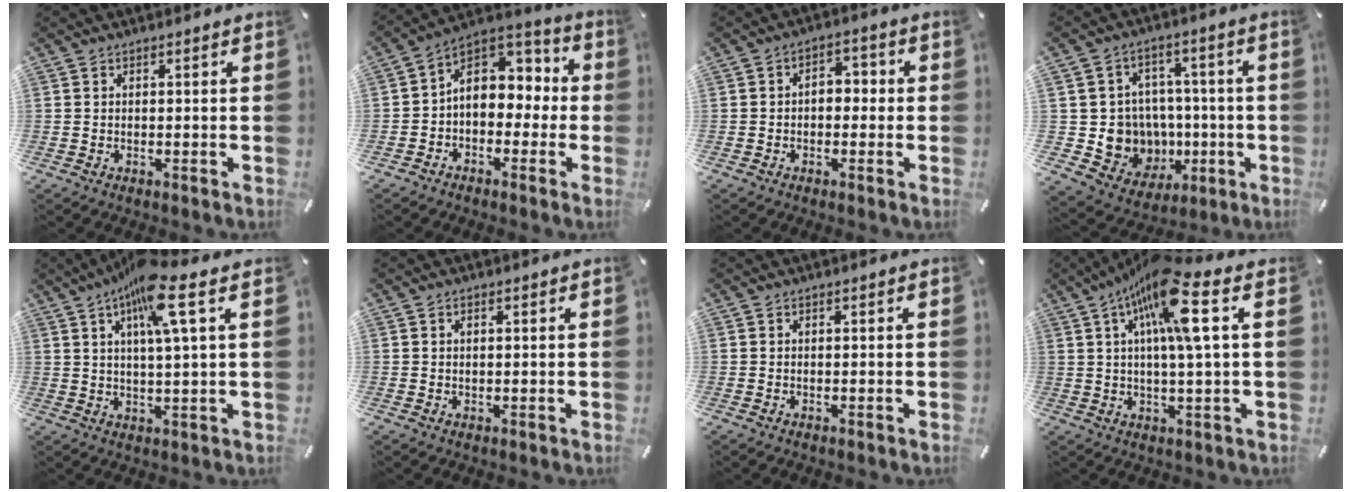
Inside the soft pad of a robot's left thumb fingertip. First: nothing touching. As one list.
[{"total": 8.5, "force": [0.5, 7.5, 4.0], "torque": [-0.058, -0.001, 0.012]}, {"total": 4.5, "force": [-0.9, 3.1, 3.1], "torque": [-0.043, 0.011, -0.024]}, {"total": 12.3, "force": [-1.2, 11.9, 2.7], "torque": [-0.023, -0.003, 0.006]}, {"total": 11.8, "force": [5.7, 1.4, 10.2], "torque": [-0.190, -0.007, 0.095]}, {"total": 0.9, "force": [0.4, 0.5, 0.7], "torque": [-0.014, 0.003, 0.006]}, {"total": 0.0}, {"total": 13.9, "force": [5.0, 2.2, 12.8], "torque": [-0.236, -0.012, 0.080]}]